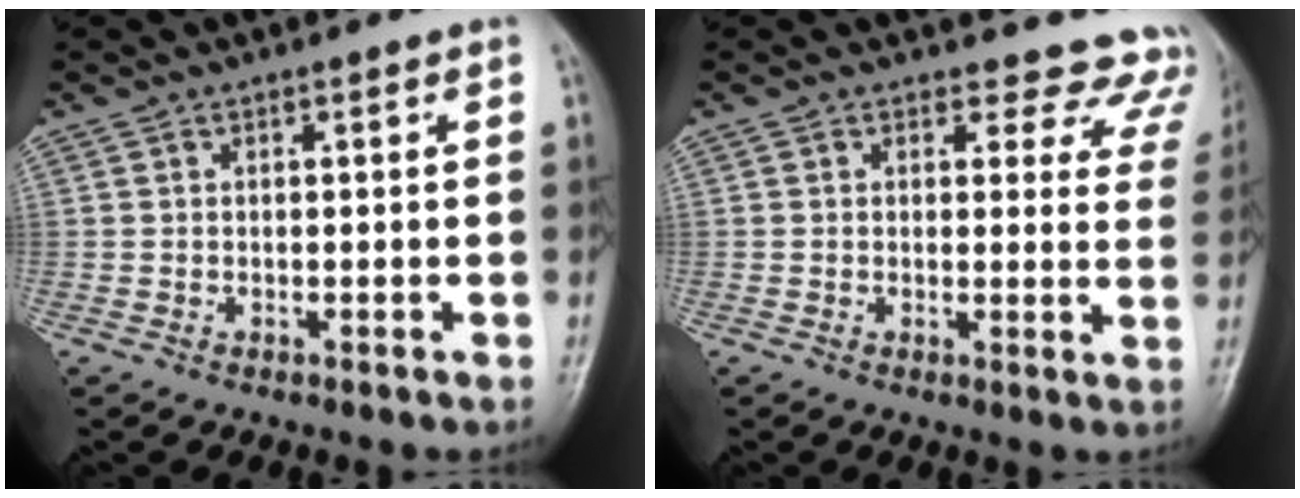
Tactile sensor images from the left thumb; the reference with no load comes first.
{"total": 11.2, "force": [9.9, 5.1, 0.7], "torque": [0.049, -0.062, 0.072]}